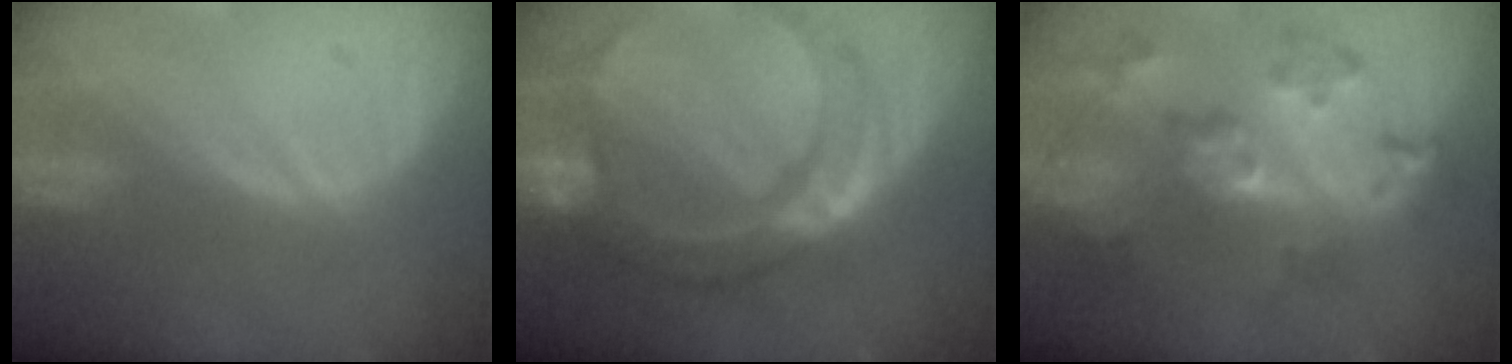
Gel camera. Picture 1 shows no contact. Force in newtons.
{"total": 10.9, "press": 10.8, "slide": 1.1}
{"total": 8.6, "press": 7.7, "slide": 3.7}